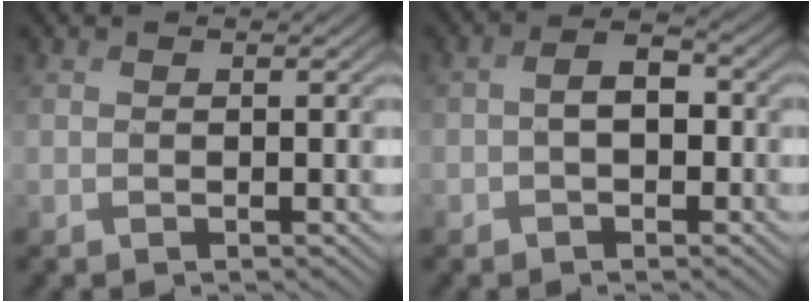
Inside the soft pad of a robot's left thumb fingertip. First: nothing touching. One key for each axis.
{"total": 4.6, "fx": -0.7, "fy": 3.2, "fz": 3.2, "tx": -0.053, "ty": 0.006, "tz": -0.018}